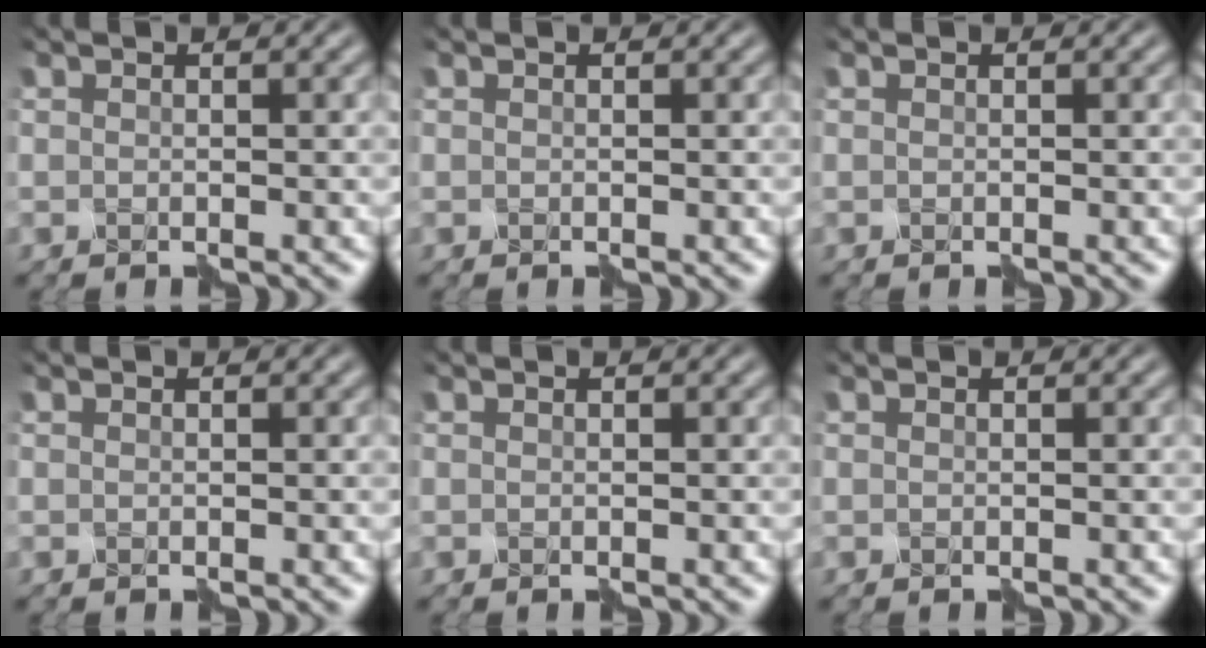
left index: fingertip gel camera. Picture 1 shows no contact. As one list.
[{"total": 0.0}, {"total": 0.0}, {"total": 0.0}, {"total": 0.0}, {"total": 0.0}]